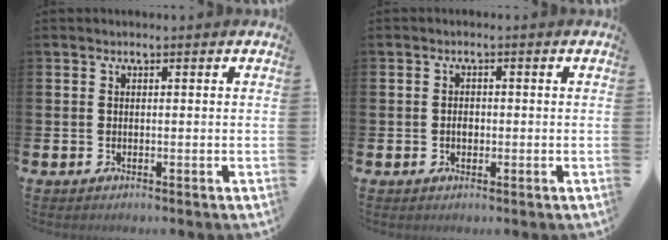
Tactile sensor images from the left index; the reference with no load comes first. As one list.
[{"total": 1.5, "force": [-0.2, 1.1, 1.0], "torque": [-0.009, 0.003, -0.008]}]